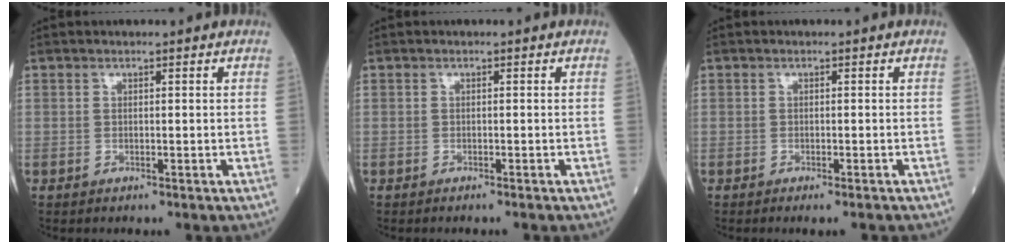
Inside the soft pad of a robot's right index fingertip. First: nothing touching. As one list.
[{"total": 1.4, "force": [-1.3, 0.0, 0.6], "torque": [-0.007, 0.000, -0.015]}, {"total": 2.5, "force": [-2.2, 0.3, 1.2], "torque": [-0.009, -0.005, -0.029]}]